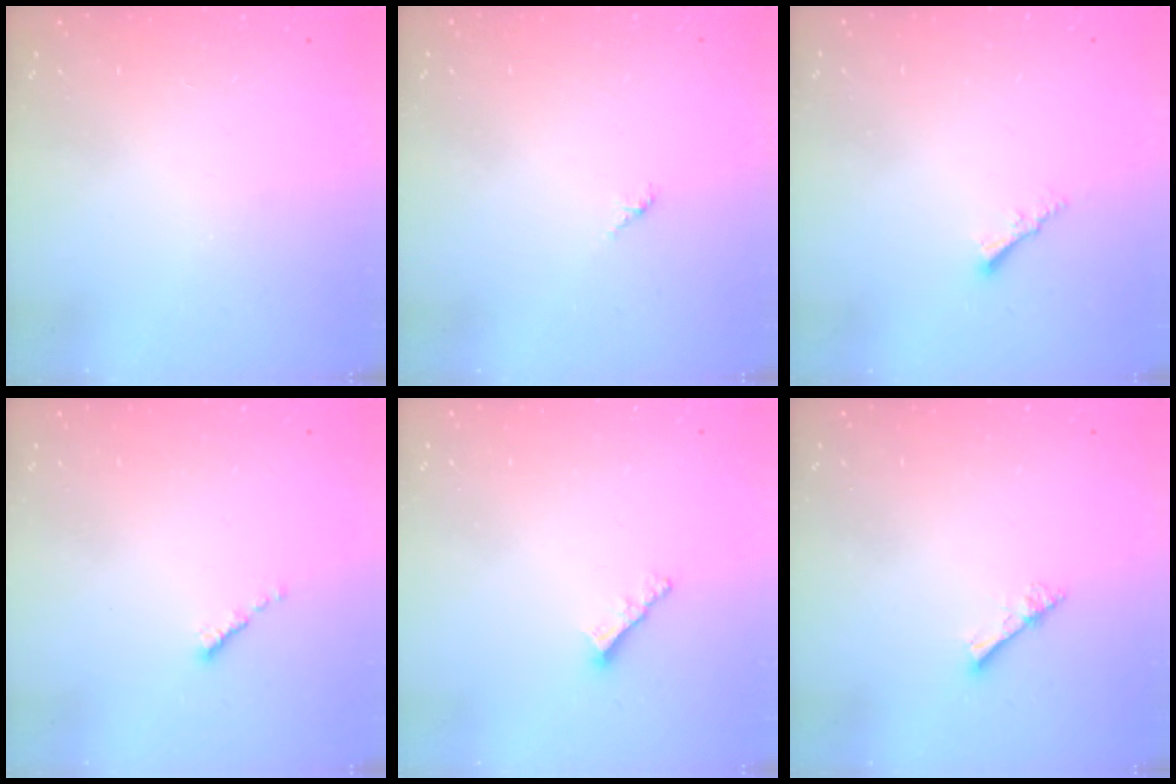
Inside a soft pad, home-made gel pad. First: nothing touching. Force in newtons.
{"total": 1.5, "press": 1.4, "slide": 0.4}
{"total": 2.0, "press": 2.0, "slide": 0.3}
{"total": 0.0}
{"total": 2.9, "press": 2.9, "slide": 0.3}
{"total": 1.8, "press": 1.8, "slide": 0.1}